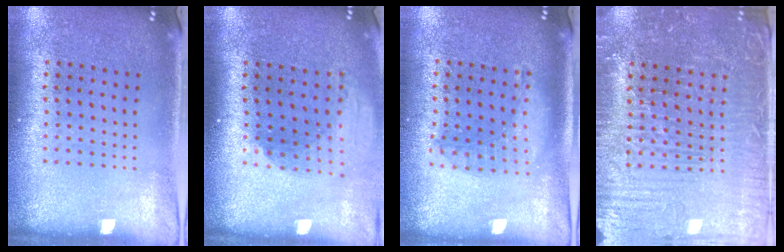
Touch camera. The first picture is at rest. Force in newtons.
{"total": 1.9, "press": 1.5, "slide": 1.2}
{"total": 1.2, "press": 1.2, "slide": 0.3}
{"total": 4.7, "press": 4.5, "slide": 1.2}